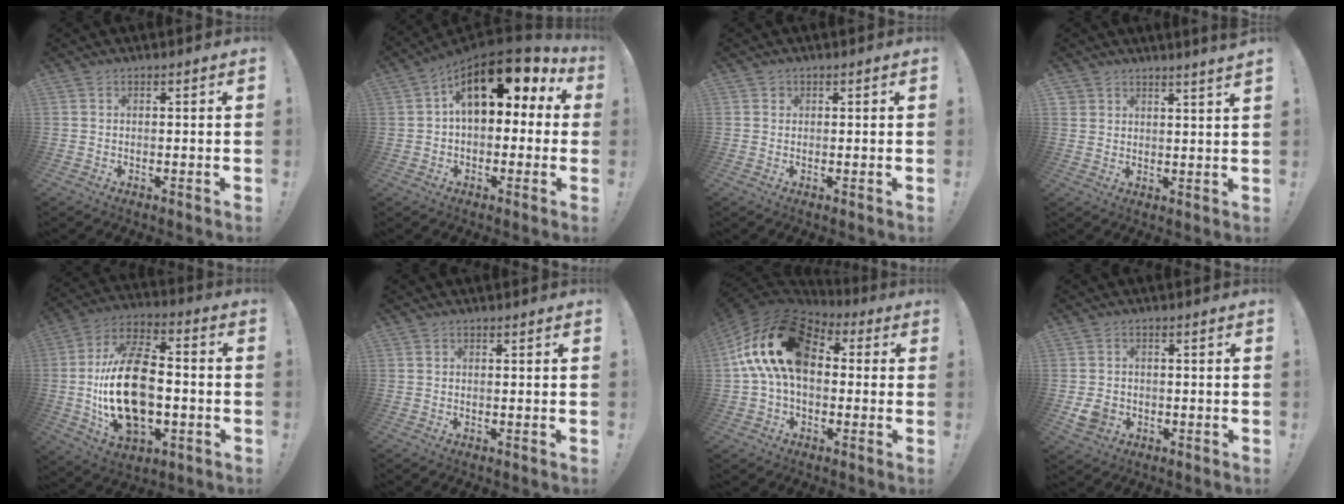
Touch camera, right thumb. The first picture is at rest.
{"total": 15.2, "force": [6.4, 8.1, 11.1], "torque": [-0.154, -0.026, 0.115]}
{"total": 1.1, "force": [0.7, 0.9, 0.0], "torque": [-0.003, 0.001, 0.013]}
{"total": 3.4, "force": [3.4, 0.3, 0.5], "torque": [-0.007, -0.026, 0.062]}
{"total": 24.1, "force": [-2.5, 14.2, 19.2], "torque": [-0.357, 0.017, -0.037]}
{"total": 0.0}
{"total": 21.3, "force": [3.7, 13.0, 16.4], "torque": [-0.290, 0.009, 0.071]}
{"total": 5.0, "force": [-1.6, 4.2, 2.3], "torque": [-0.046, 0.005, -0.027]}